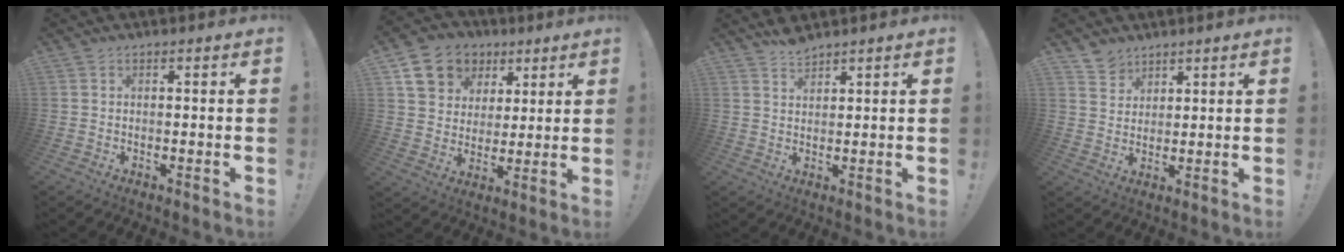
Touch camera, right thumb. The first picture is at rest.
{"total": 13.1, "force": [6.2, 10.6, 4.7], "torque": [-0.064, -0.031, 0.128]}
{"total": 3.4, "force": [3.2, 0.8, 1.0], "torque": [-0.011, -0.022, 0.056]}
{"total": 5.3, "force": [4.3, 3.1, 0.4], "torque": [-0.010, -0.032, 0.085]}